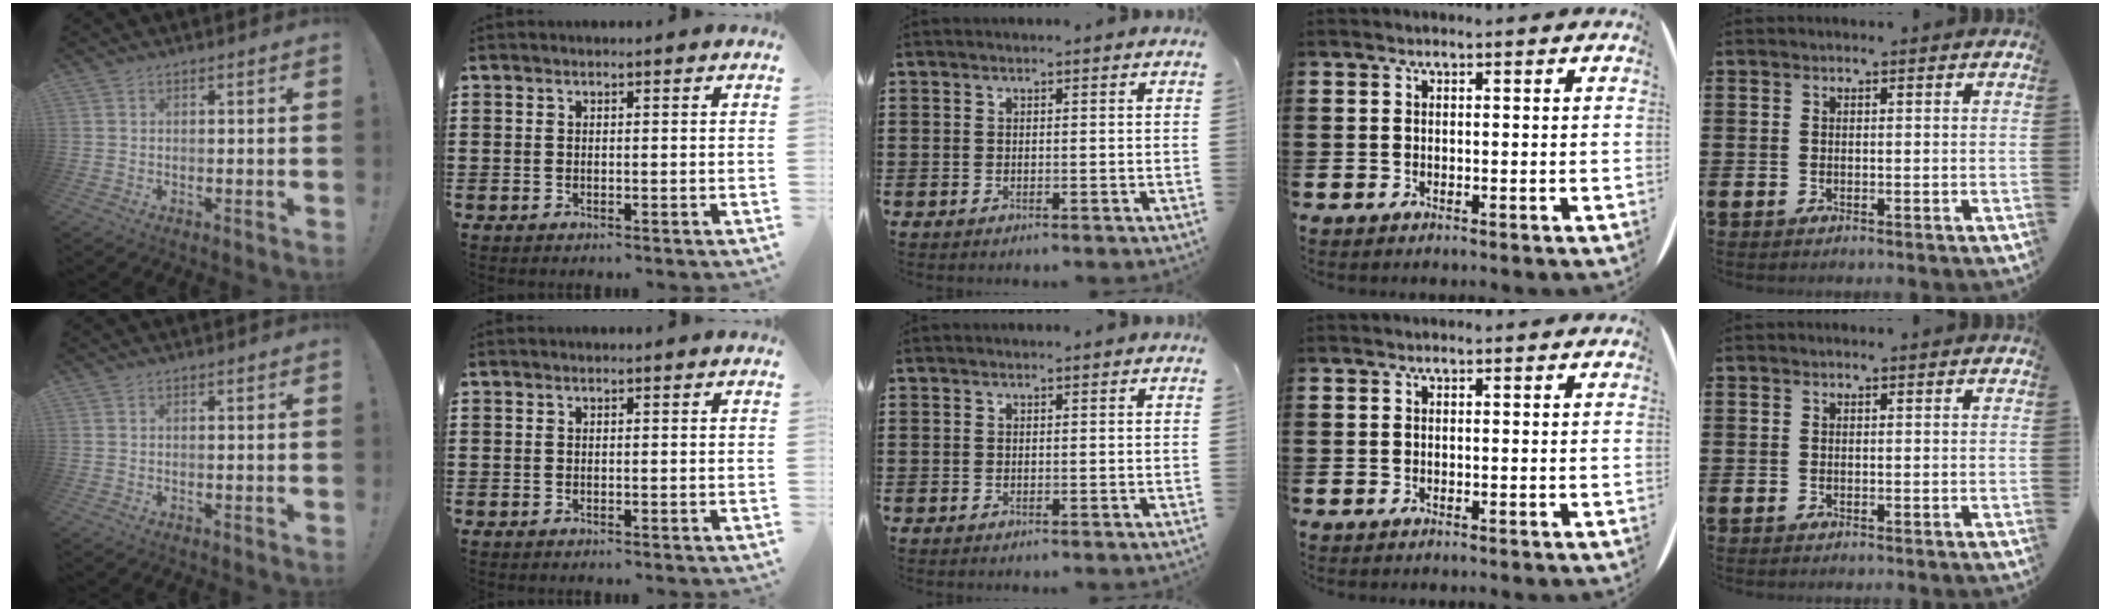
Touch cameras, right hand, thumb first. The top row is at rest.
{}